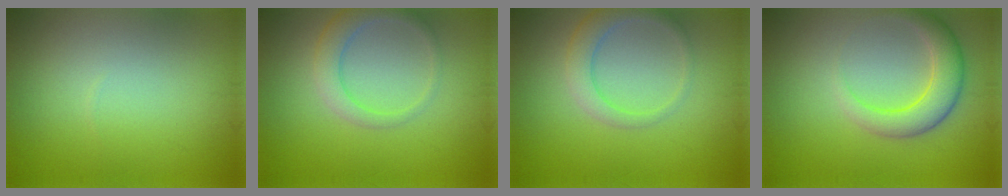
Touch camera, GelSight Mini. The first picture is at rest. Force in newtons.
{"total": 2.9, "press": 2.9, "slide": 0.2}
{"total": 2.9, "press": 2.9, "slide": 0.2}
{"total": 4.1, "press": 4.1, "slide": 0.1}